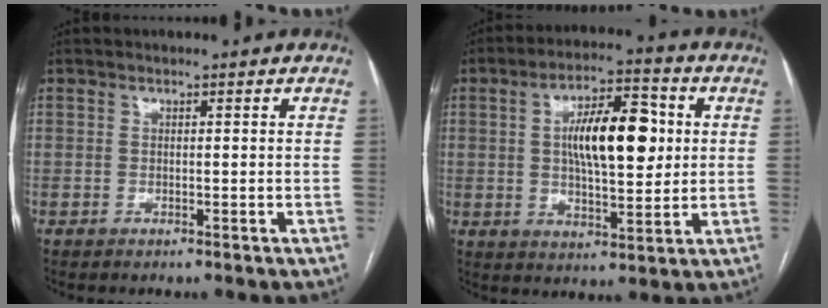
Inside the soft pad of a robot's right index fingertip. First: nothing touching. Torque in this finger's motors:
{"motor_torque": [0.58, -0.07, 0.86, 0.14]}